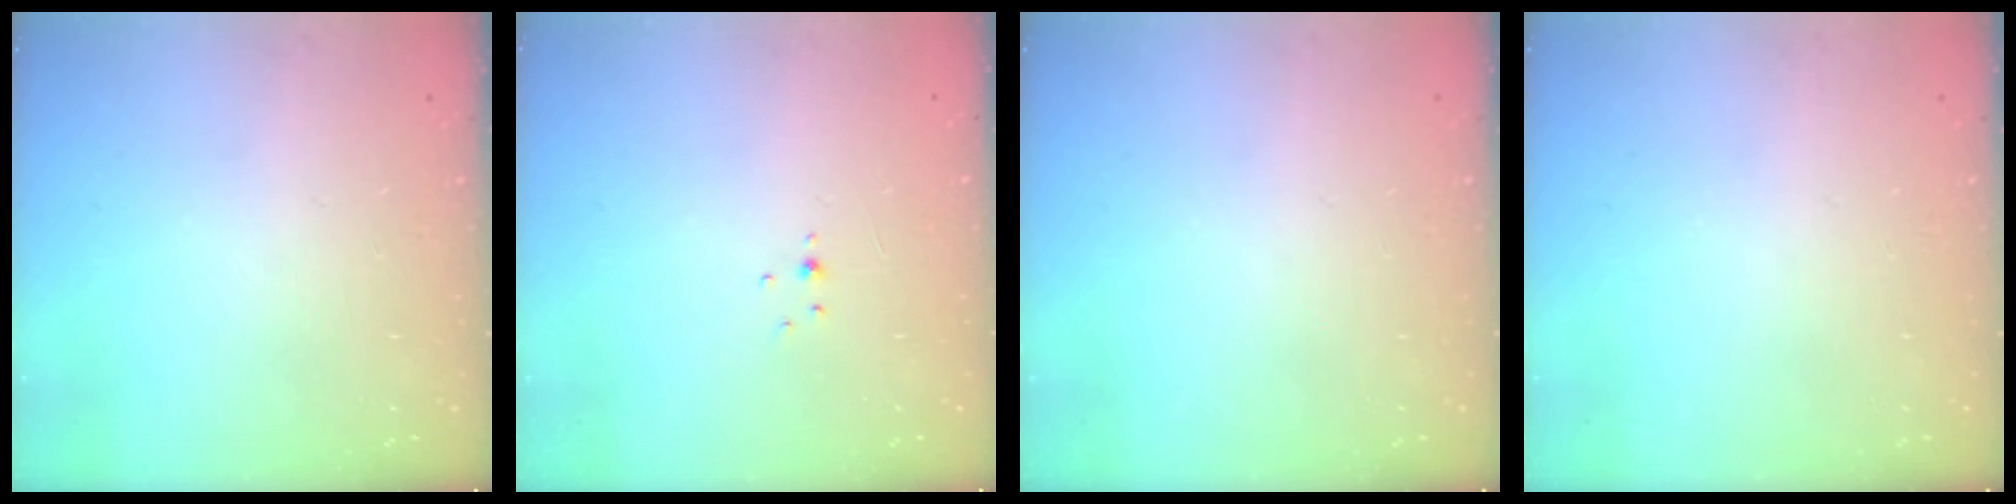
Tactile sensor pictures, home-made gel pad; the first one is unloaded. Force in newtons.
{"total": 1.5, "press": 1.5, "slide": 0.3}
{"total": 0.0}
{"total": 0.0}